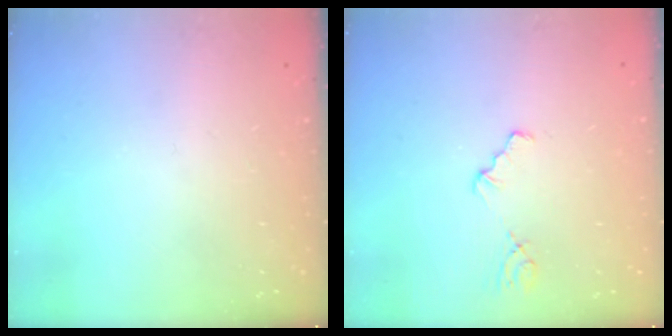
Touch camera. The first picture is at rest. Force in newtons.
{"total": 1.7, "press": 1.6, "slide": 0.3}